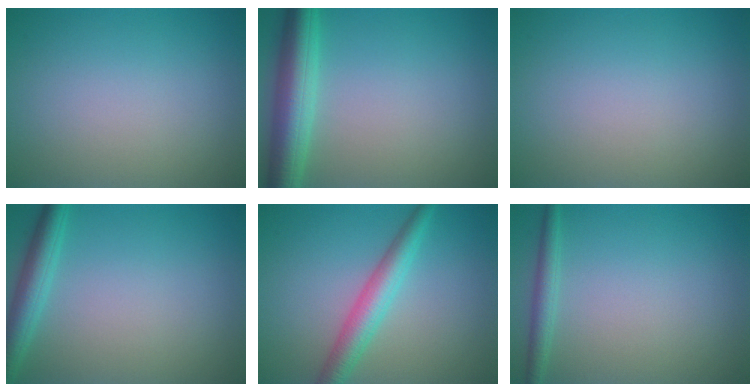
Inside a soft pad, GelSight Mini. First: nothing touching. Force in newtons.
{"total": 5.7, "press": 5.7, "slide": 0.3}
{"total": 0.0}
{"total": 3.3, "press": 3.3, "slide": 0.1}
{"total": 3.8, "press": 3.8, "slide": 0.0}
{"total": 1.8, "press": 1.8, "slide": 0.1}